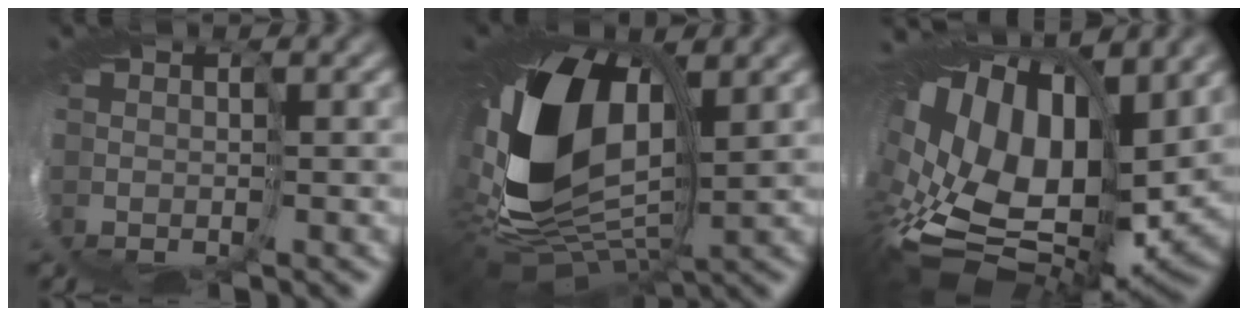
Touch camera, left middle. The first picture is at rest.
{"total": 14.0, "force": [1.2, 8.9, 10.8], "torque": [-0.264, -0.022, 0.026]}
{"total": 14.4, "force": [2.0, 8.9, 11.1], "torque": [-0.238, -0.016, 0.059]}